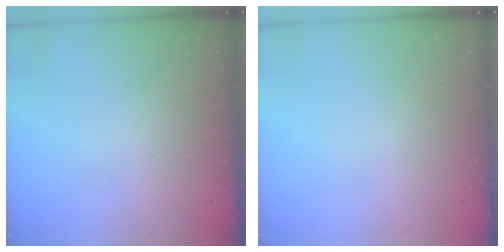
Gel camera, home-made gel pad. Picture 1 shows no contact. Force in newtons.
{"total": 0.0}